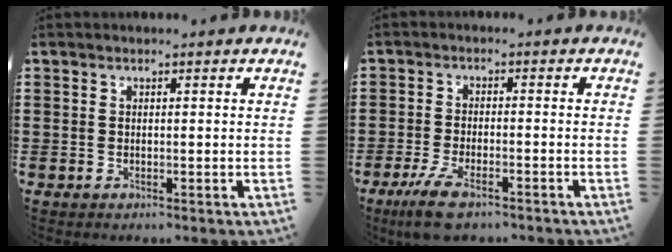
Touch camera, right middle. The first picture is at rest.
{"total": 5.7, "force": [-4.0, 1.5, 3.7], "torque": [-0.087, -0.002, -0.078]}